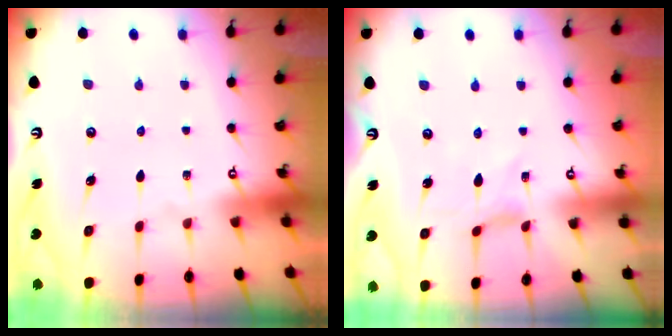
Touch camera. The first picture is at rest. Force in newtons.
{"total": 0.0}